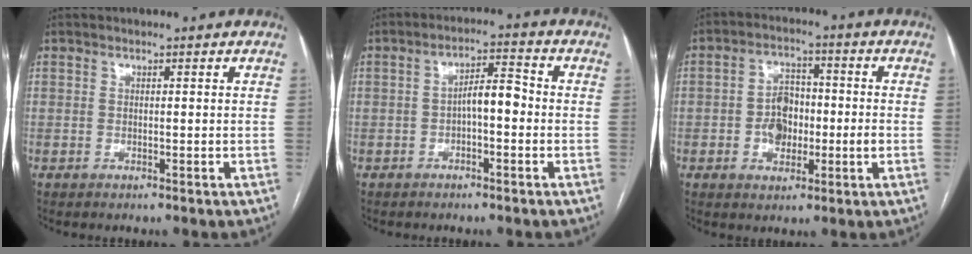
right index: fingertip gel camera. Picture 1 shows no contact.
{"total": 4.9, "force": [-0.8, 1.6, 4.5], "torque": [-0.075, 0.023, -0.013]}
{"total": 6.5, "force": [-1.0, 4.3, 4.8], "torque": [-0.089, 0.017, -0.013]}